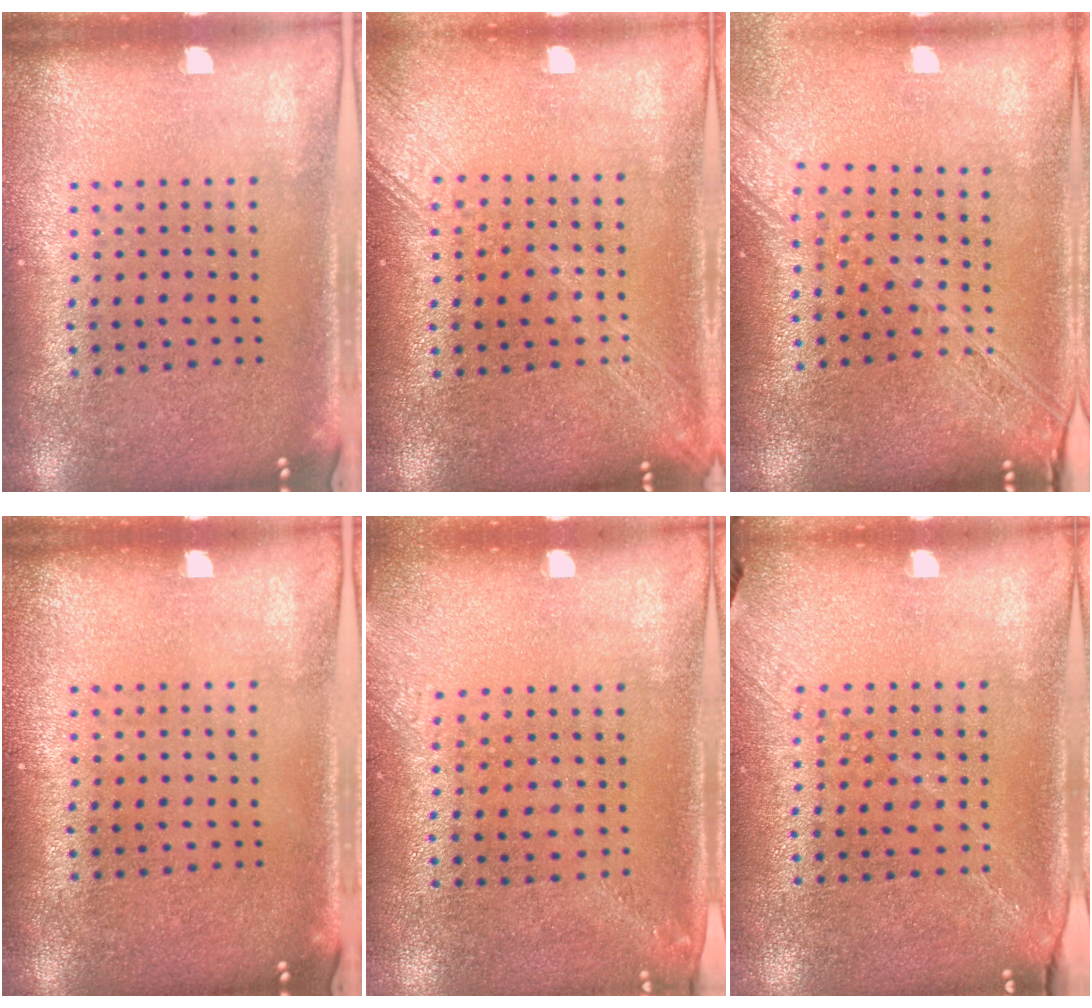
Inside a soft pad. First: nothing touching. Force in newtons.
{"total": 1.8, "press": 1.7, "slide": 0.2}
{"total": 2.2, "press": 1.9, "slide": 1.2}
{"total": 0.0}
{"total": 1.3, "press": 1.0, "slide": 0.8}
{"total": 1.3, "press": 1.0, "slide": 0.8}